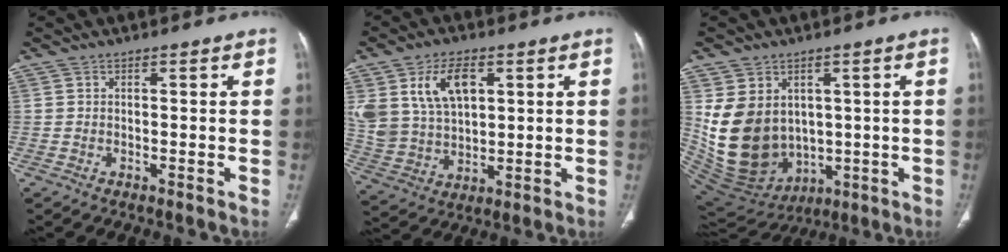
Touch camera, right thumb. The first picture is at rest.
{"total": 13.5, "force": [5.2, 8.3, 9.3], "torque": [-0.168, -0.013, 0.116]}
{"total": 17.2, "force": [1.6, 13.7, 10.4], "torque": [-0.177, -0.011, 0.073]}